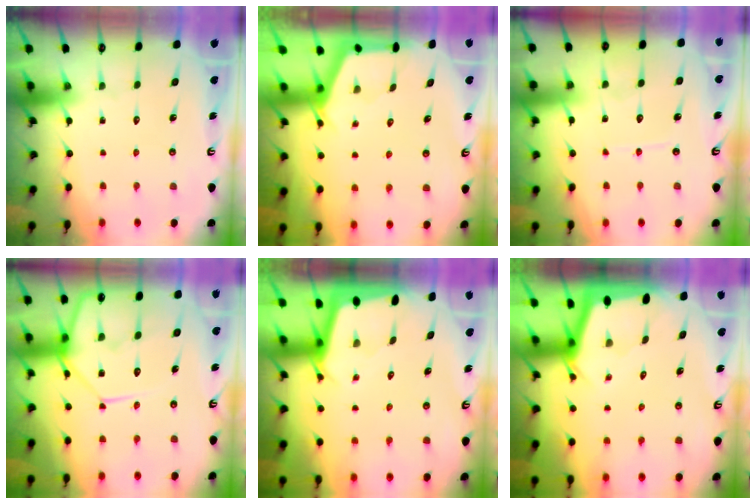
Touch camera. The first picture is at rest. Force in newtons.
{"total": 2.7, "press": 2.7, "slide": 0.3}
{"total": 6.8, "press": 6.7, "slide": 0.7}
{"total": 14.4, "press": 14.3, "slide": 1.3}
{"total": 2.4, "press": 2.4, "slide": 0.1}
{"total": 2.3, "press": 2.3, "slide": 0.2}